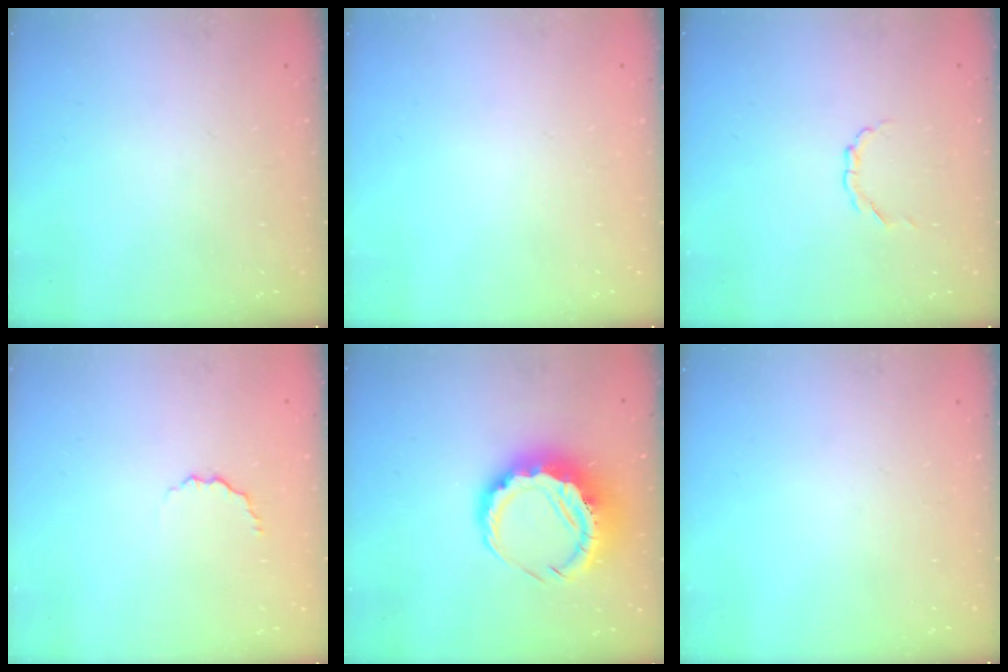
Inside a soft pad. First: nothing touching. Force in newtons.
{"total": 0.0}
{"total": 2.1, "press": 2.0, "slide": 0.6}
{"total": 3.5, "press": 3.4, "slide": 1.0}
{"total": 11.3, "press": 11.0, "slide": 2.2}
{"total": 0.0}